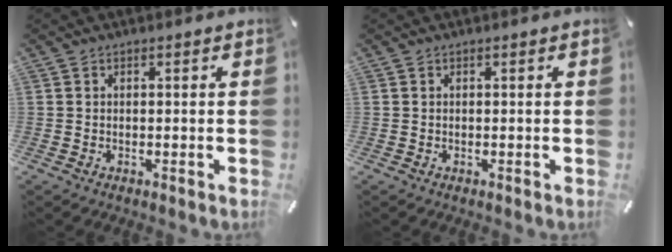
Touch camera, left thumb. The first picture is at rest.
{"total": 0.0}